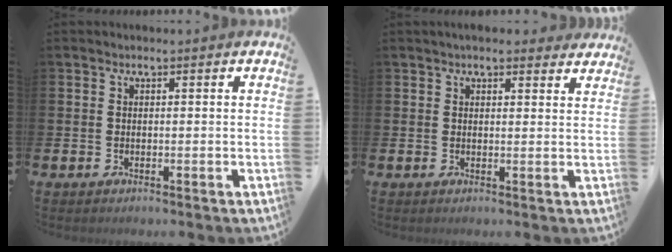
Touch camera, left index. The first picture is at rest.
{"total": 2.6, "force": [2.5, 0.6, 0.3], "torque": [-0.011, -0.007, 0.045]}